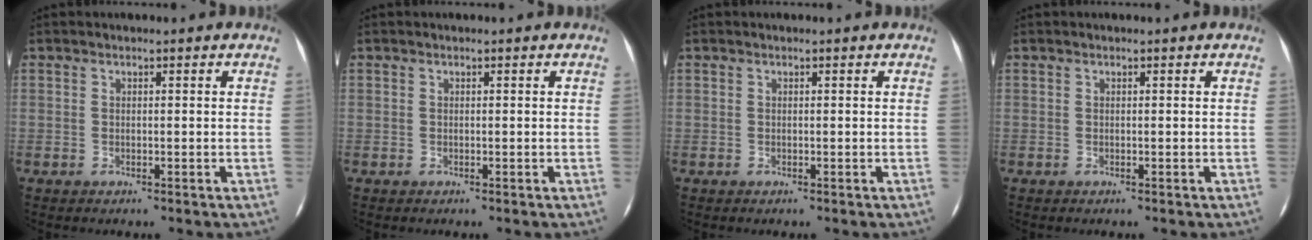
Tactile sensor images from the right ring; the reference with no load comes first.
{"total": 0.0}
{"total": 0.0}
{"total": 0.0}